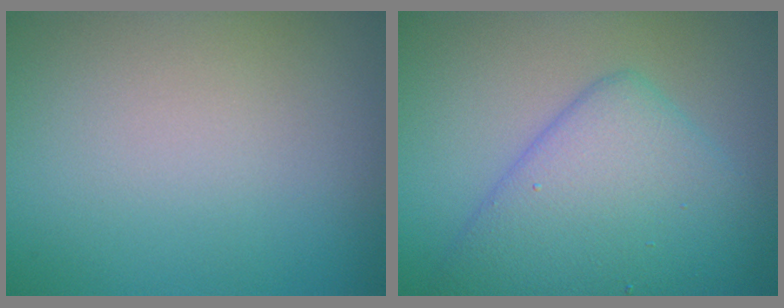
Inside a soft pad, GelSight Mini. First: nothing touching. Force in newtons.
{"total": 6.8, "press": 6.8, "slide": 0.1}